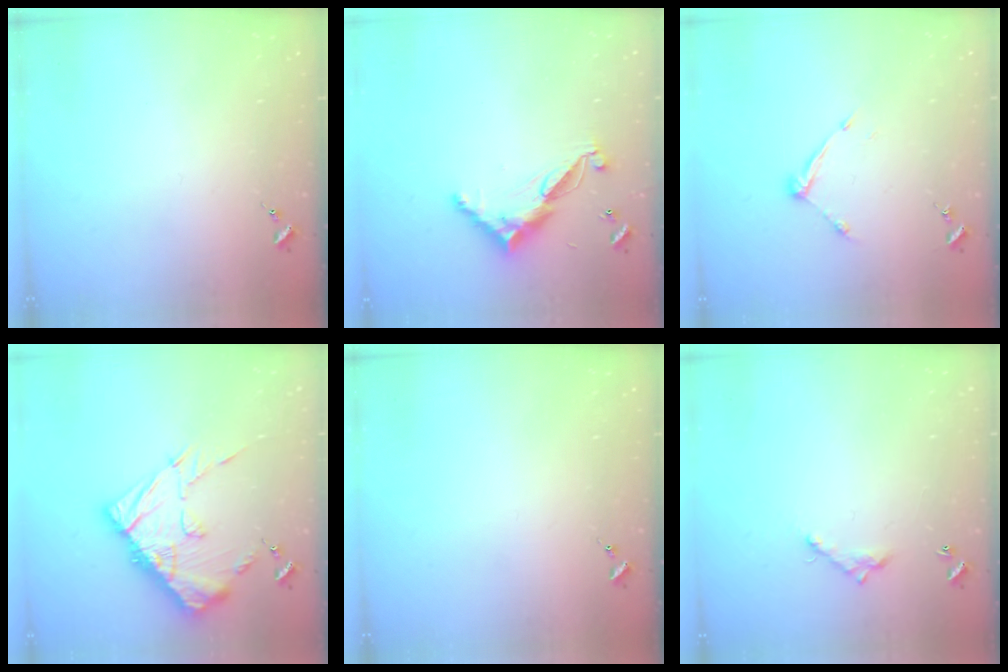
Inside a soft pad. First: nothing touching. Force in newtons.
{"total": 11.6, "press": 11.6, "slide": 0.4}
{"total": 7.3, "press": 7.3, "slide": 0.5}
{"total": 18.5, "press": 18.5, "slide": 1.8}
{"total": 0.0}
{"total": 6.2, "press": 6.2, "slide": 0.4}